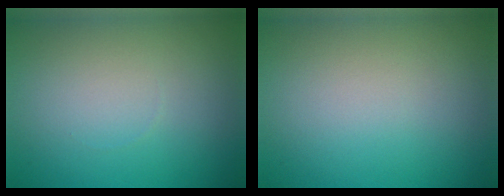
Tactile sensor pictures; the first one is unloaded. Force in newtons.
{"total": 0.0}